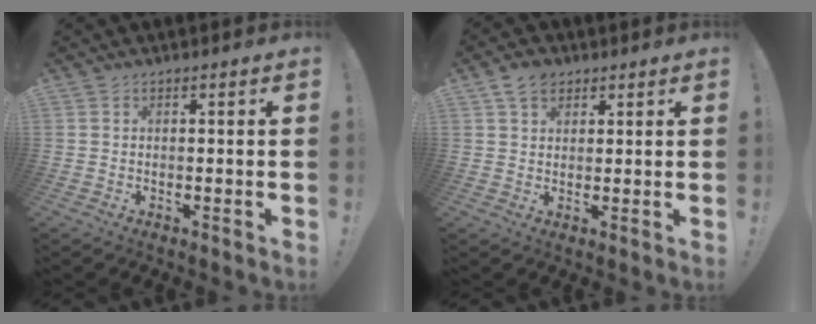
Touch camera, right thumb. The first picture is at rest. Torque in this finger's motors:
{"motor_torque": [-0.21, 0.47, 0.00, 0.01, 0.00]}